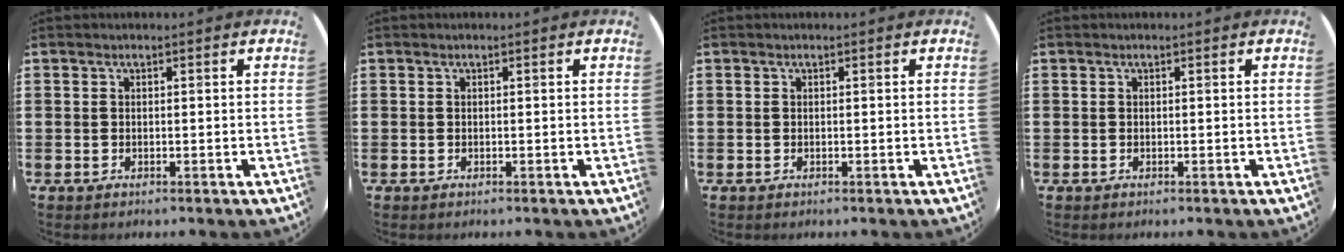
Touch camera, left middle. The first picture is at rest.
{"total": 0.0}
{"total": 0.0}
{"total": 0.0}